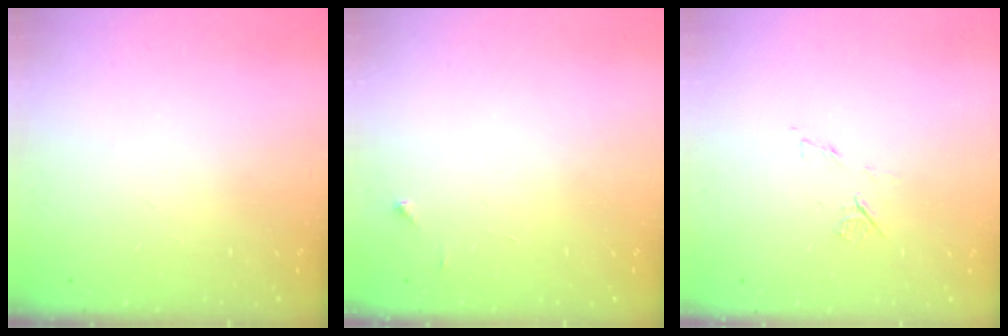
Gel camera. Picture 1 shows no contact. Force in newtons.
{"total": 2.0, "press": 2.0, "slide": 0.2}
{"total": 6.3, "press": 6.3, "slide": 0.6}